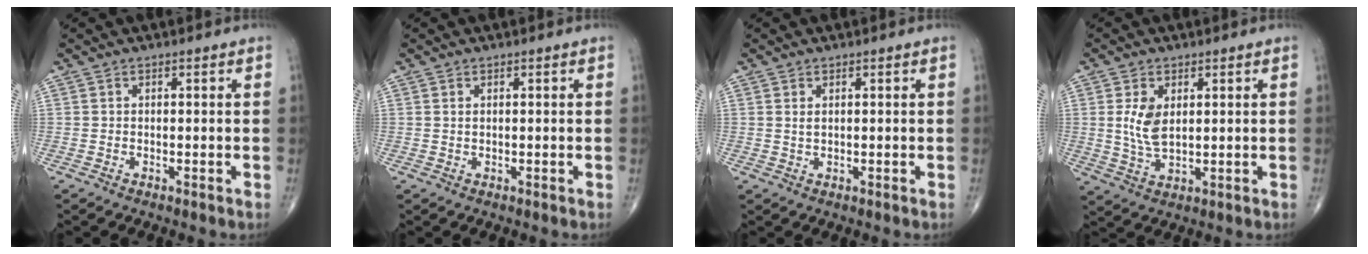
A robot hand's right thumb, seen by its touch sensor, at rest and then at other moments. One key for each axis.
{"total": 0.5, "fx": 0.3, "fy": 0.3, "fz": 0.4, "tx": -0.009, "ty": 0.003, "tz": 0.008}
{"total": 1.0, "fx": 0.5, "fy": 0.5, "fz": 0.8, "tx": -0.016, "ty": 0.001, "tz": 0.013}
{"total": 6.0, "fx": 1.4, "fy": 3.4, "fz": 4.8, "tx": -0.090, "ty": -0.010, "tz": 0.035}